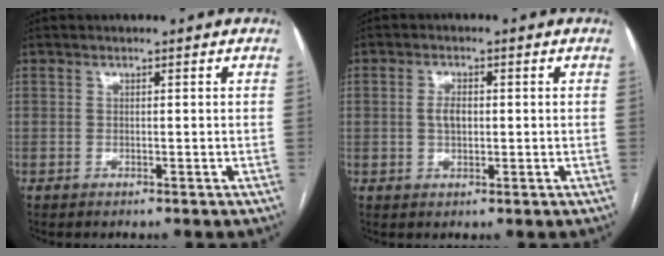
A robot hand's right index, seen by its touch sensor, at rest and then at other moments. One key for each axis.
{"total": 2.8, "fx": 0.1, "fy": 1.5, "fz": 2.3, "tx": -0.045, "ty": 0.005, "tz": 0.002}